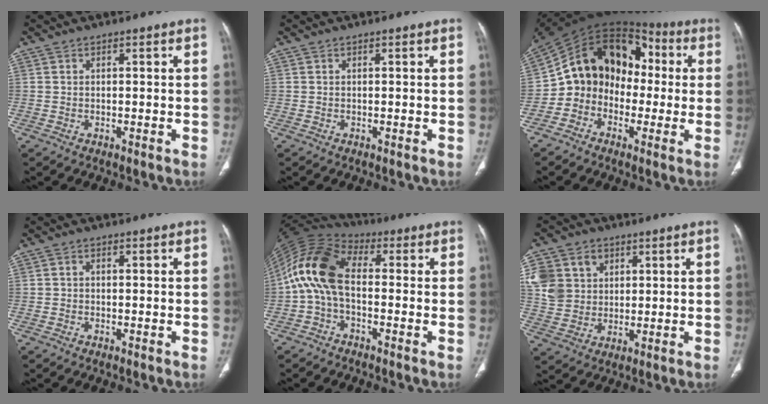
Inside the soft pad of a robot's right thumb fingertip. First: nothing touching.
{"total": 0.0}
{"total": 16.0, "force": [-1.3, 13.1, 9.1], "torque": [-0.114, 0.063, -0.035]}
{"total": 0.5, "force": [0.0, 0.4, 0.3], "torque": [-0.001, 0.002, -0.004]}
{"total": 12.6, "force": [-0.6, 7.2, 10.2], "torque": [-0.204, 0.035, -0.027]}
{"total": 12.6, "force": [4.0, 10.5, 5.7], "torque": [-0.100, 0.004, 0.084]}